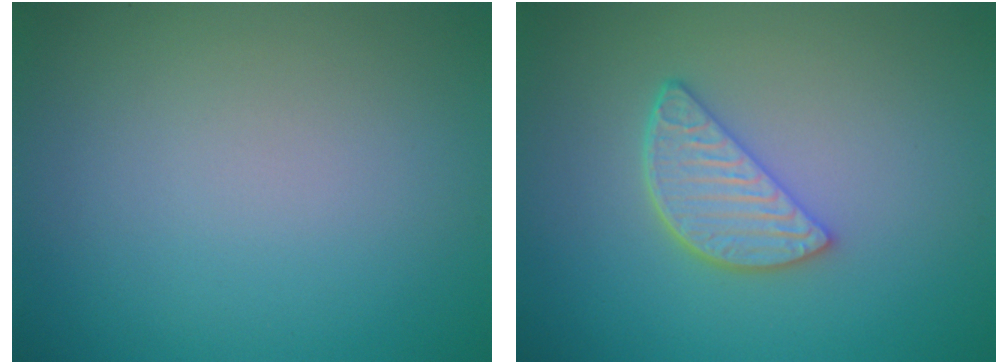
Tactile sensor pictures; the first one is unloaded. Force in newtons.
{"total": 3.5, "press": 2.9, "slide": 2.0}